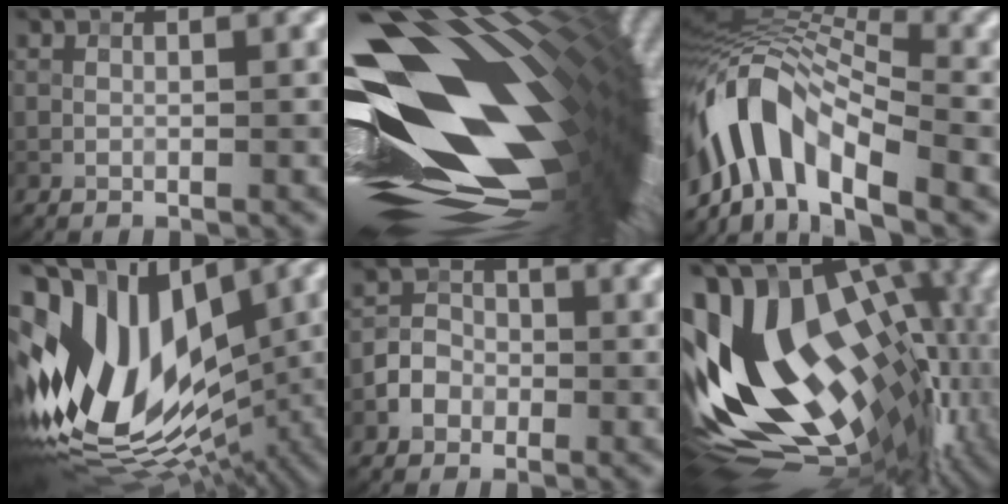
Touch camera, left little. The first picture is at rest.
{"total": 20.0, "force": [-0.5, 9.5, 17.6], "torque": [-0.299, -0.007, -0.001]}
{"total": 10.0, "force": [-5.0, 4.5, 7.4], "torque": [-0.133, 0.022, -0.106]}
{"total": 16.4, "force": [0.3, 10.5, 12.6], "torque": [-0.259, 0.002, 0.003]}
{"total": 2.3, "force": [-1.4, 1.7, 0.1], "torque": [0.001, 0.006, -0.030]}
{"total": 19.3, "force": [1.5, 10.3, 16.2], "torque": [-0.319, -0.029, 0.024]}